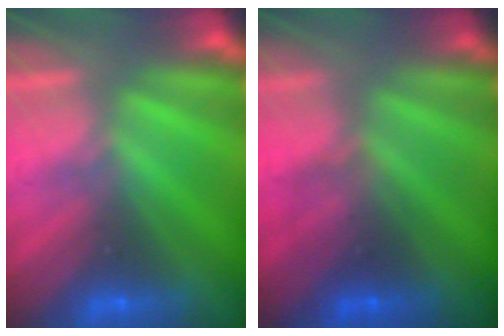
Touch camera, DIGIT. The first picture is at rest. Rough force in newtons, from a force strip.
{"total": 1.7}